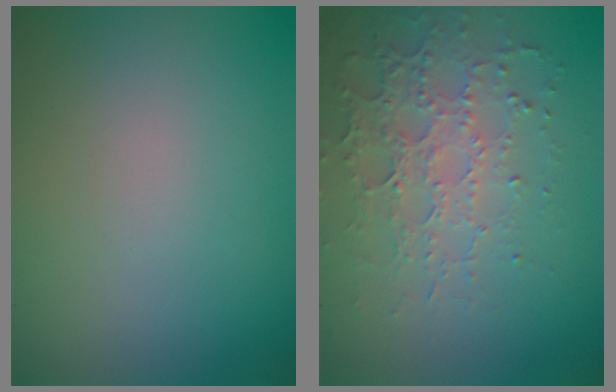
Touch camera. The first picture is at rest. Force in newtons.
{"total": 3.4, "press": 3.2, "slide": 1.0}